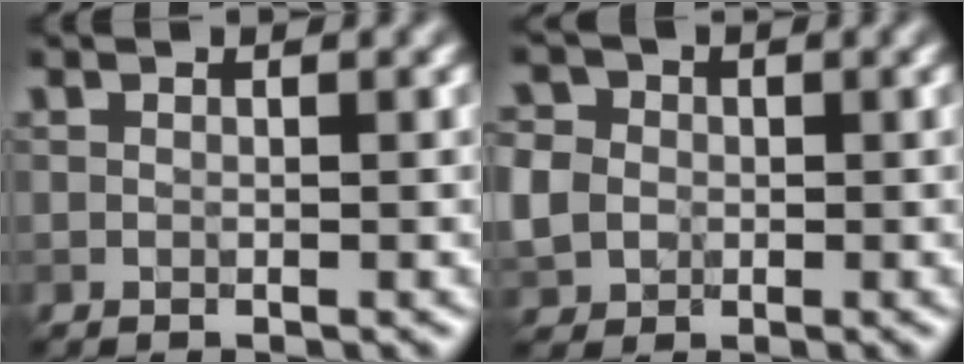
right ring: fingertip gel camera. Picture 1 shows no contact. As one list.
[{"total": 5.4, "force": [-0.3, 4.8, 2.5], "torque": [-0.057, 0.014, -0.025]}]